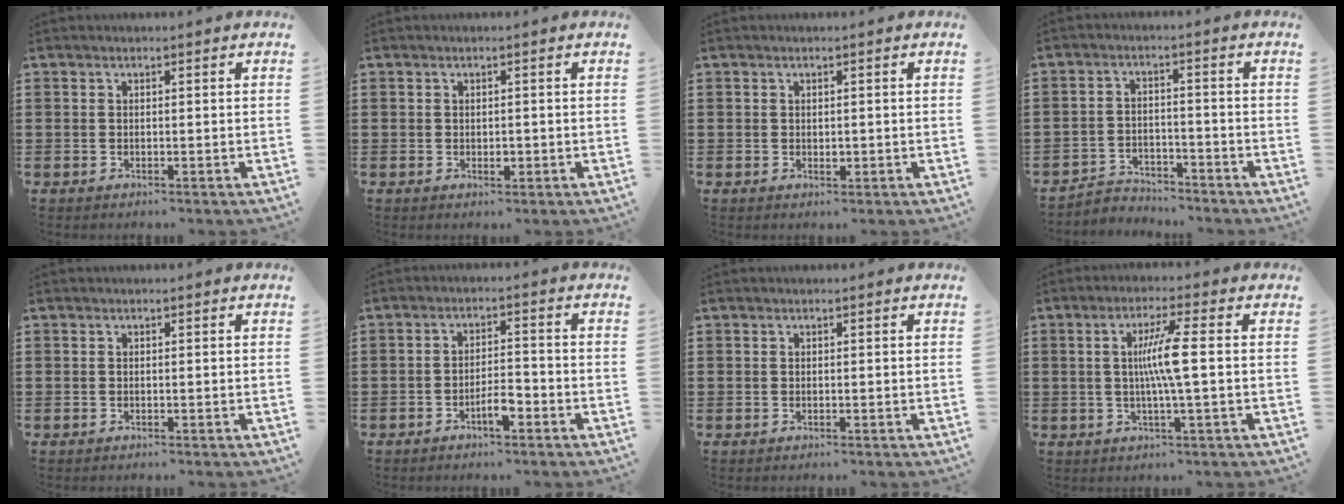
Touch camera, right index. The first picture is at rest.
{"total": 1.2, "force": [-0.1, 0.7, 1.0], "torque": [-0.018, 0.002, -0.003]}
{"total": 0.8, "force": [0.1, 0.6, 0.6], "torque": [-0.012, 0.003, 0.001]}
{"total": 3.4, "force": [-3.3, 0.7, 0.0], "torque": [-0.009, 0.003, -0.071]}
{"total": 0.0}
{"total": 4.1, "force": [-2.3, 1.3, 3.2], "torque": [-0.060, 0.004, -0.044]}
{"total": 0.0}
{"total": 6.6, "force": [0.2, -0.3, 6.6], "torque": [-0.129, -0.008, -0.005]}